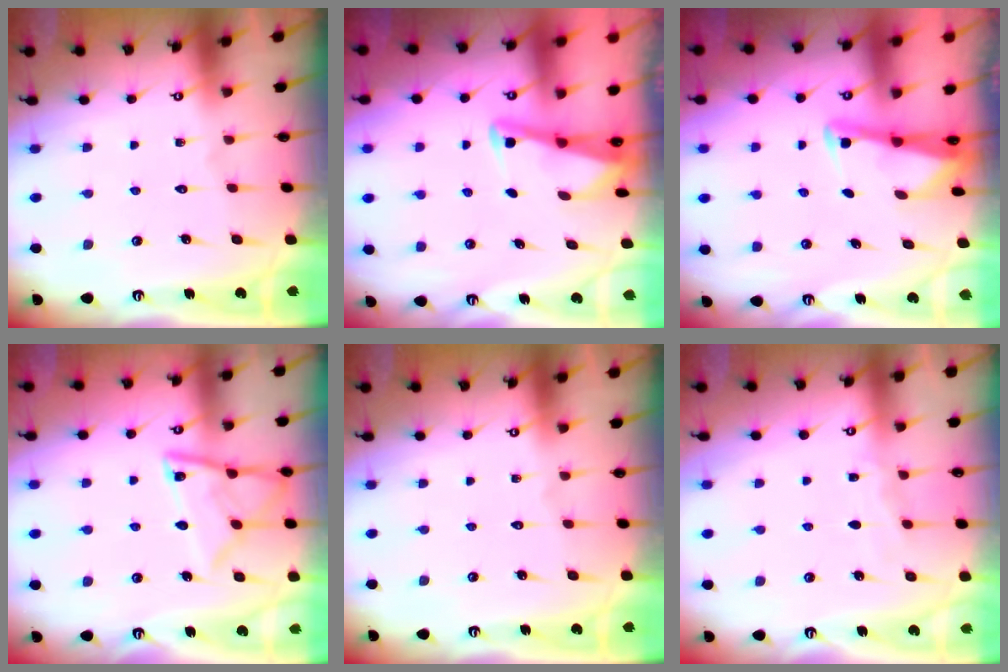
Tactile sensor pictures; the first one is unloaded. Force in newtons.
{"total": 3.0, "press": 2.9, "slide": 0.4}
{"total": 2.8, "press": 2.8, "slide": 0.2}
{"total": 13.8, "press": 13.8, "slide": 1.5}
{"total": 0.0}
{"total": 4.7, "press": 4.6, "slide": 0.6}